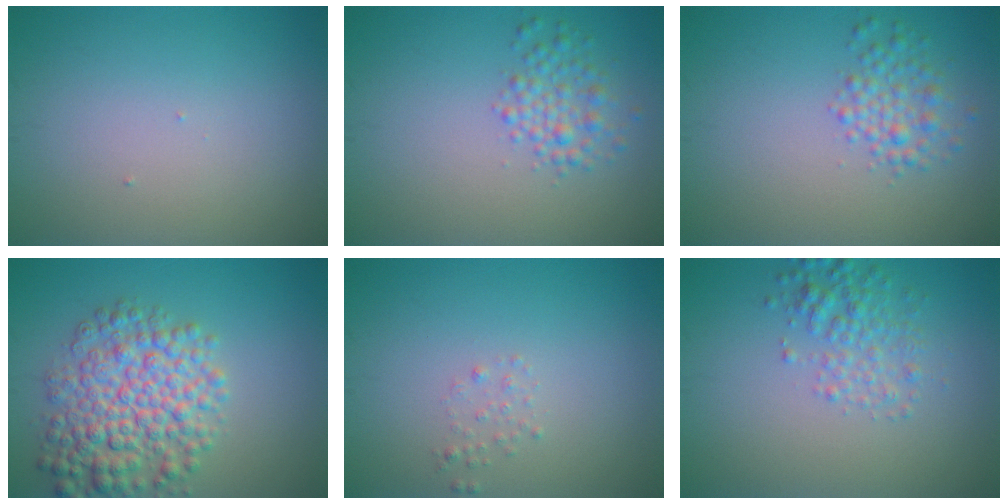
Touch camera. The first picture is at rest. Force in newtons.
{"total": 2.5, "press": 2.5, "slide": 0.0}
{"total": 2.5, "press": 2.5, "slide": 0.0}
{"total": 7.3, "press": 7.3, "slide": 0.1}
{"total": 0.8, "press": 0.8, "slide": 0.1}
{"total": 2.9, "press": 2.9, "slide": 0.0}